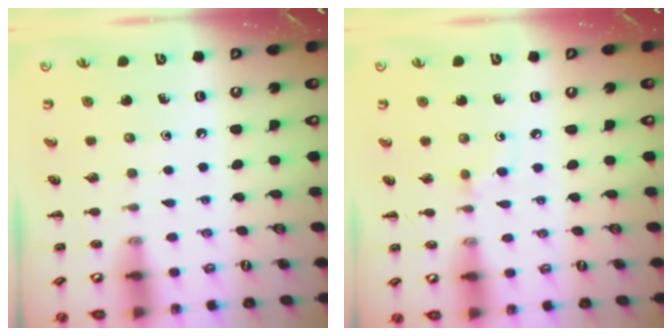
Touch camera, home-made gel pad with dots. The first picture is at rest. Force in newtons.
{"total": 2.6, "press": 2.4, "slide": 1.1}